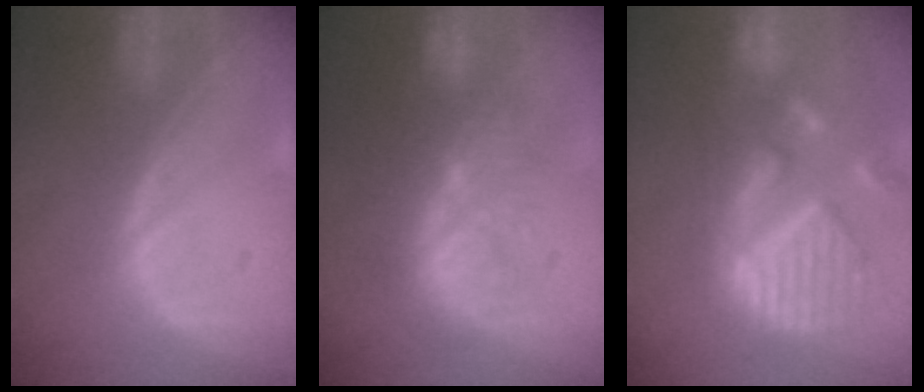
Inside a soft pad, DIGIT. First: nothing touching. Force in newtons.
{"total": 9.7, "press": 9.0, "slide": 3.6}
{"total": 13.5, "press": 11.4, "slide": 7.2}